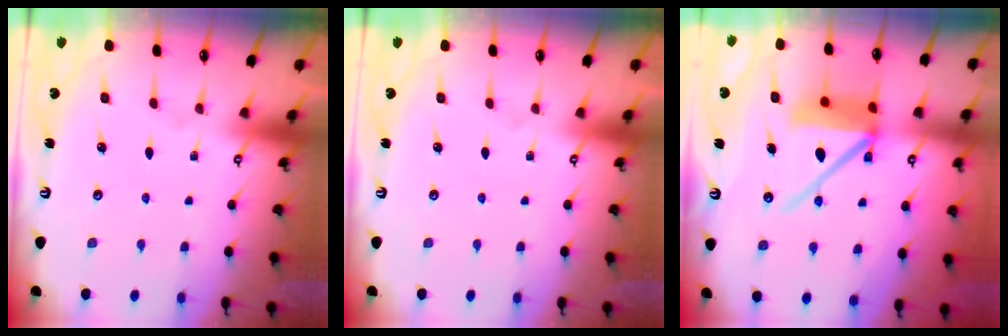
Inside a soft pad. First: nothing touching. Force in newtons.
{"total": 0.0}
{"total": 13.1, "press": 13.0, "slide": 1.5}